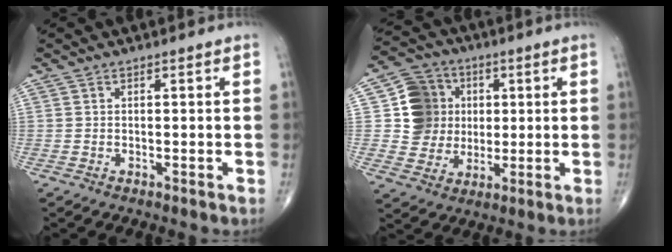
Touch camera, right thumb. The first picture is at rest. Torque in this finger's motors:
{"motor_torque": [-0.82, 0.87, -0.04, 0.00, 0.02]}